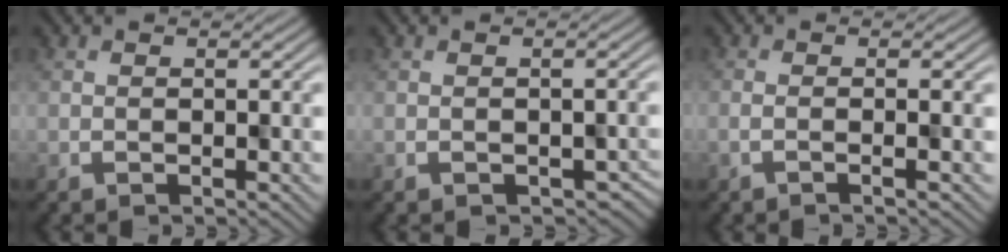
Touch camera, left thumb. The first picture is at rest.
{"total": 2.5, "force": [-1.7, 1.2, 1.4], "torque": [-0.018, -0.003, -0.011]}
{"total": 1.4, "force": [-0.4, 0.0, 1.3], "torque": [-0.011, 0.007, -0.024]}